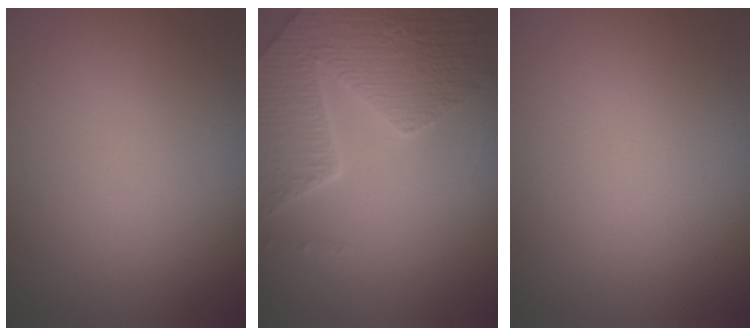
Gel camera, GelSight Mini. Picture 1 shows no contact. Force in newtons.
{"total": 8.0, "press": 5.8, "slide": 5.5}
{"total": 0.0}